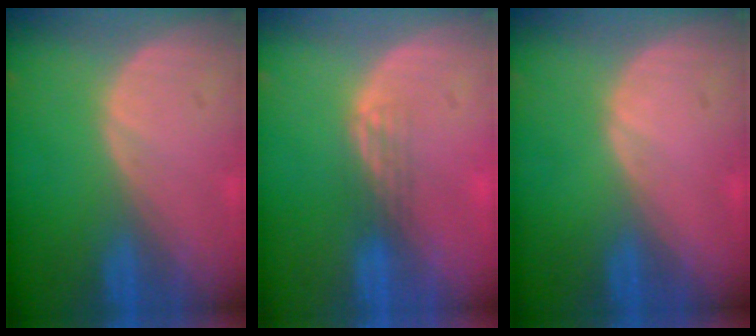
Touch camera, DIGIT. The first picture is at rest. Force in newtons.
{"total": 2.1, "press": 1.6, "slide": 1.3}
{"total": 0.0}